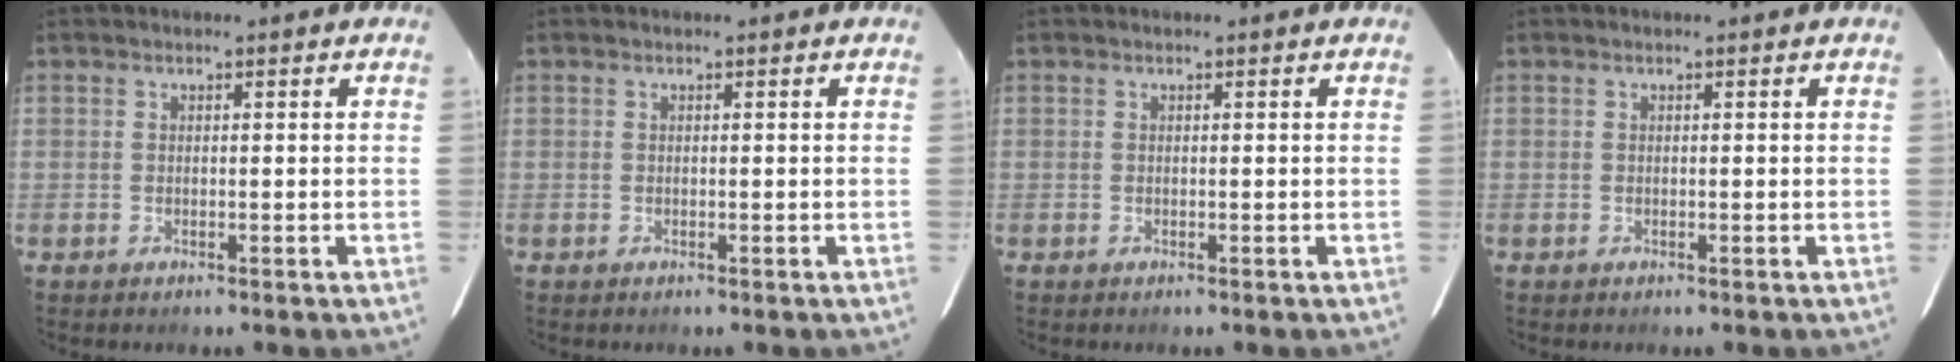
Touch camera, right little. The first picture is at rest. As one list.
[{"total": 0.0}, {"total": 0.0}, {"total": 0.0}]